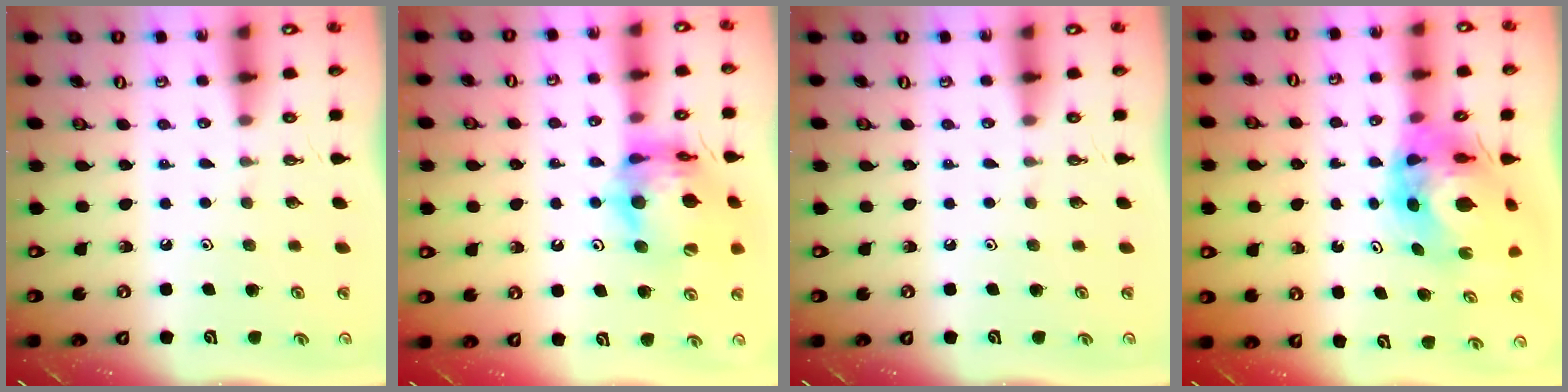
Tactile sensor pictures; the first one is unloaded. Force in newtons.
{"total": 15.9, "press": 15.8, "slide": 1.7}
{"total": 0.0}
{"total": 11.0, "press": 11.0, "slide": 1.0}